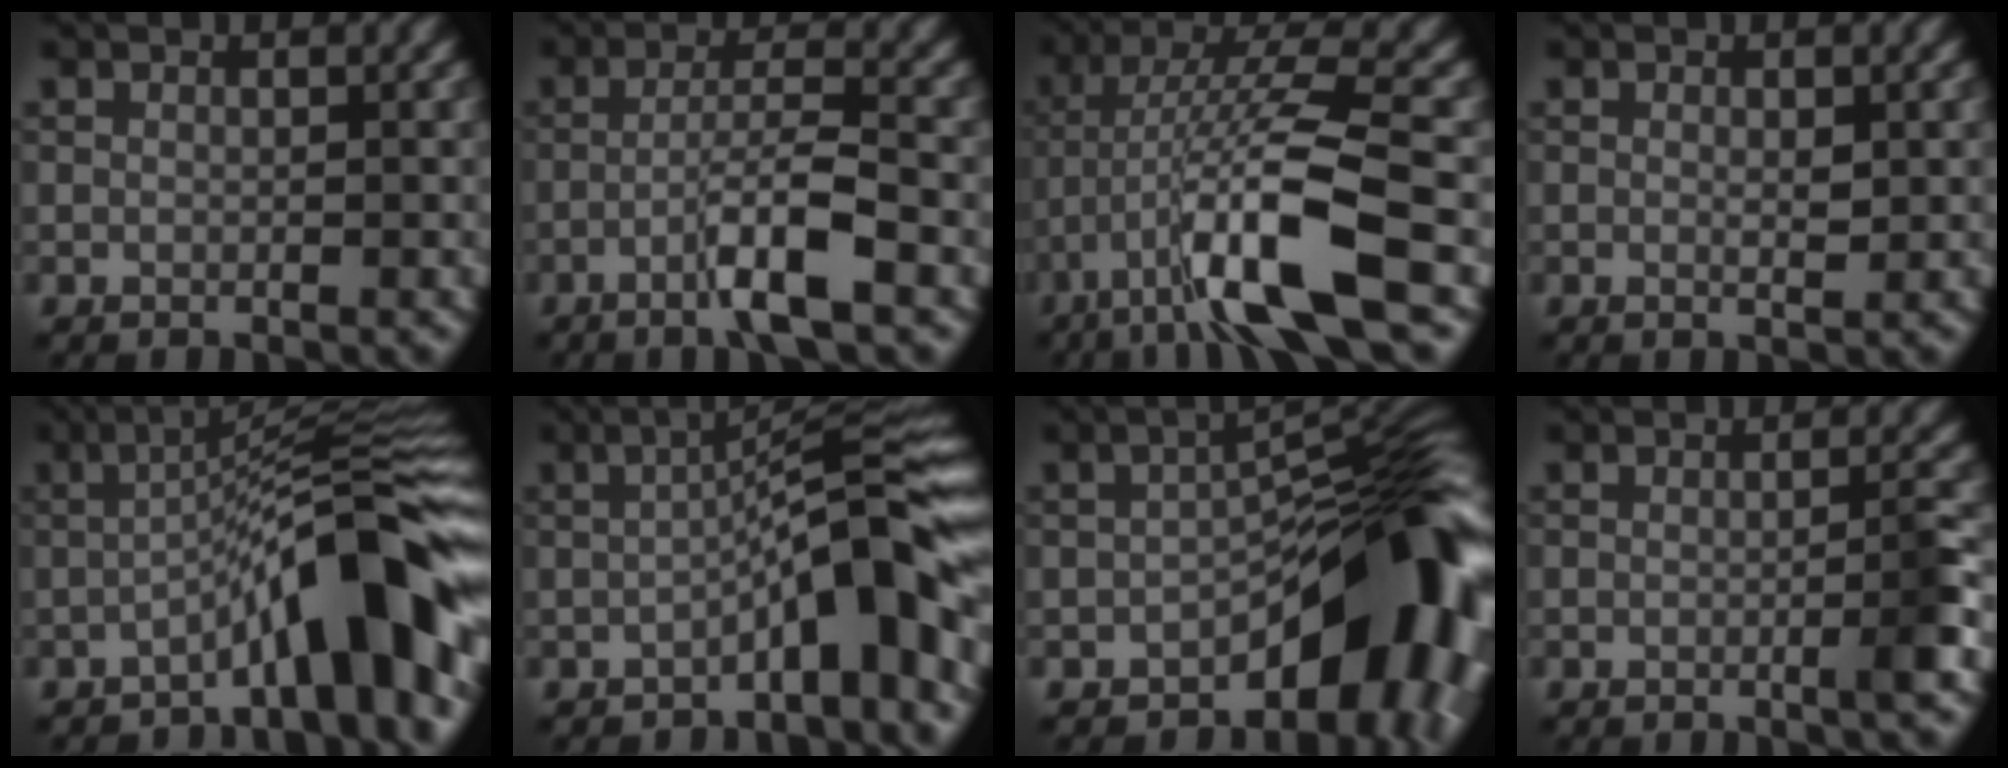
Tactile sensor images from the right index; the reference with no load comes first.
{"total": 5.1, "force": [-2.2, 0.5, 4.6], "torque": [-0.078, 0.011, -0.047]}
{"total": 9.8, "force": [-4.5, 1.6, 8.5], "torque": [-0.151, 0.010, -0.083]}
{"total": 1.2, "force": [0.1, 0.2, 1.2], "torque": [-0.019, -0.002, 0.000]}
{"total": 9.6, "force": [-3.8, 1.6, 8.7], "torque": [-0.109, 0.027, -0.067]}
{"total": 8.4, "force": [-2.6, 1.4, 7.9], "torque": [-0.106, 0.024, -0.050]}
{"total": 15.2, "force": [-5.8, 7.5, 11.9], "torque": [-0.113, 0.000, -0.099]}
{"total": 2.5, "force": [-0.7, 0.3, 2.3], "torque": [-0.028, 0.010, -0.020]}